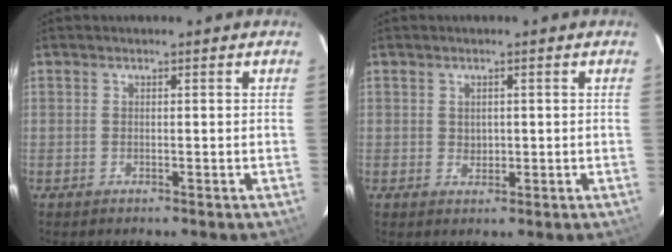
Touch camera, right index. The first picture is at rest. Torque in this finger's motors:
{"motor_torque": [-0.09, 0.08, -0.03, 0.00]}